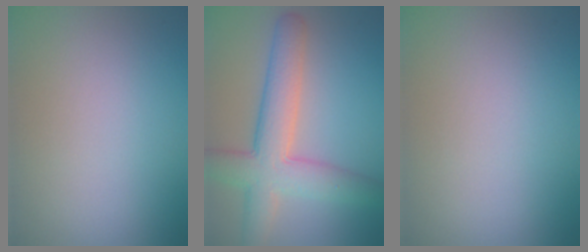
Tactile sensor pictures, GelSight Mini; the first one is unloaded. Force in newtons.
{"total": 6.6, "press": 6.6, "slide": 0.3}
{"total": 0.0}